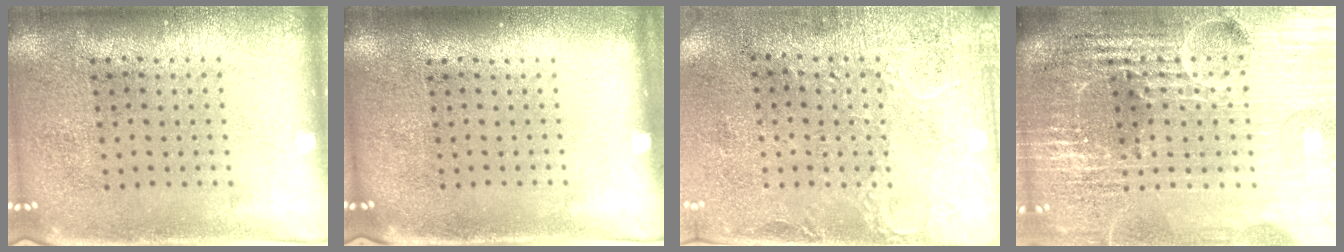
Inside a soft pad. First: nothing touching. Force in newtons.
{"total": 0.0}
{"total": 2.9, "press": 2.3, "slide": 1.8}
{"total": 6.7, "press": 5.8, "slide": 3.3}